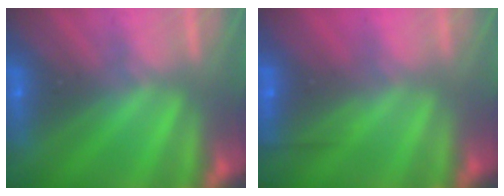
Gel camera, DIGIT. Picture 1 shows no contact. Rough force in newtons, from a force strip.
{"total": 2.4}